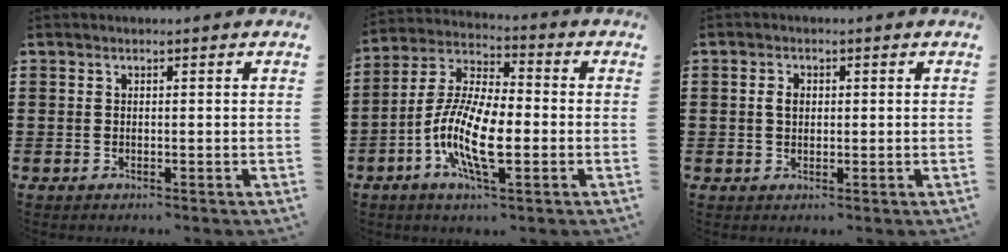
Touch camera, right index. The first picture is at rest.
{"total": 11.4, "force": [-3.5, 3.8, 10.1], "torque": [-0.236, -0.014, -0.073]}
{"total": 2.0, "force": [0.3, 1.4, 1.4], "torque": [-0.030, 0.008, 0.005]}